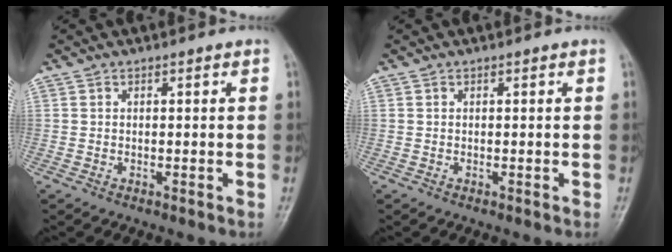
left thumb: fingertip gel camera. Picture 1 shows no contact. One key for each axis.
{"total": 0.0}